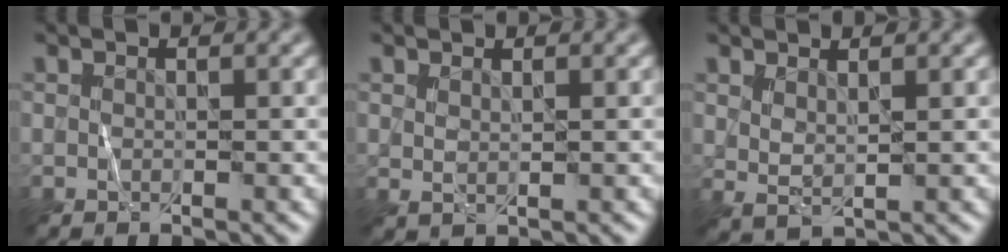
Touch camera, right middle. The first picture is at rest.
{"total": 0.9, "force": [0.6, 0.4, 0.6], "torque": [-0.017, -0.004, 0.015]}
{"total": 1.5, "force": [1.1, 0.5, 0.9], "torque": [-0.024, -0.009, 0.026]}